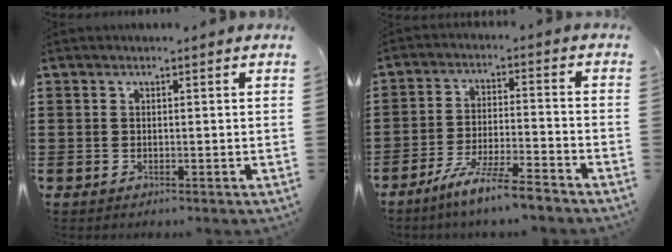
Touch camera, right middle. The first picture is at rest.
{"total": 7.1, "force": [-6.1, -0.2, 3.6], "torque": [-0.081, -0.012, -0.120]}